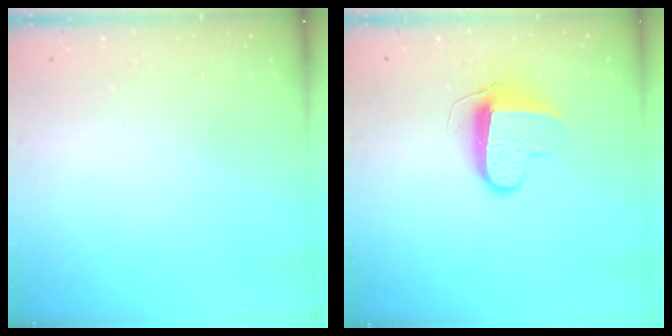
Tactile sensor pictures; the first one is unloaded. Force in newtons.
{"total": 9.4, "press": 9.4, "slide": 0.5}